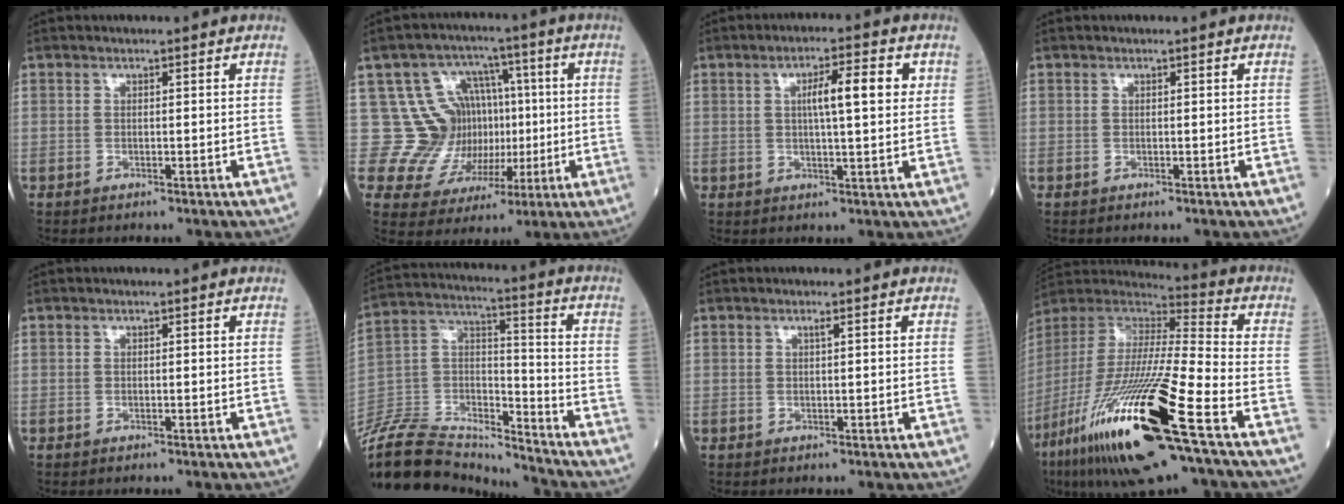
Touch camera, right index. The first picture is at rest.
{"total": 12.2, "force": [1.5, 11.4, 4.0], "torque": [-0.061, 0.051, 0.047]}
{"total": 6.6, "force": [1.7, 0.9, 6.3], "torque": [-0.102, 0.012, 0.026]}
{"total": 0.0}
{"total": 0.0}
{"total": 23.5, "force": [-22.2, 4.8, 5.8], "torque": [-0.150, 0.016, -0.375]}
{"total": 0.5, "force": [0.2, -0.1, 0.5], "torque": [-0.010, 0.000, 0.005]}
{"total": 28.3, "force": [-14.0, 2.3, 24.4], "torque": [-0.499, -0.071, -0.262]}